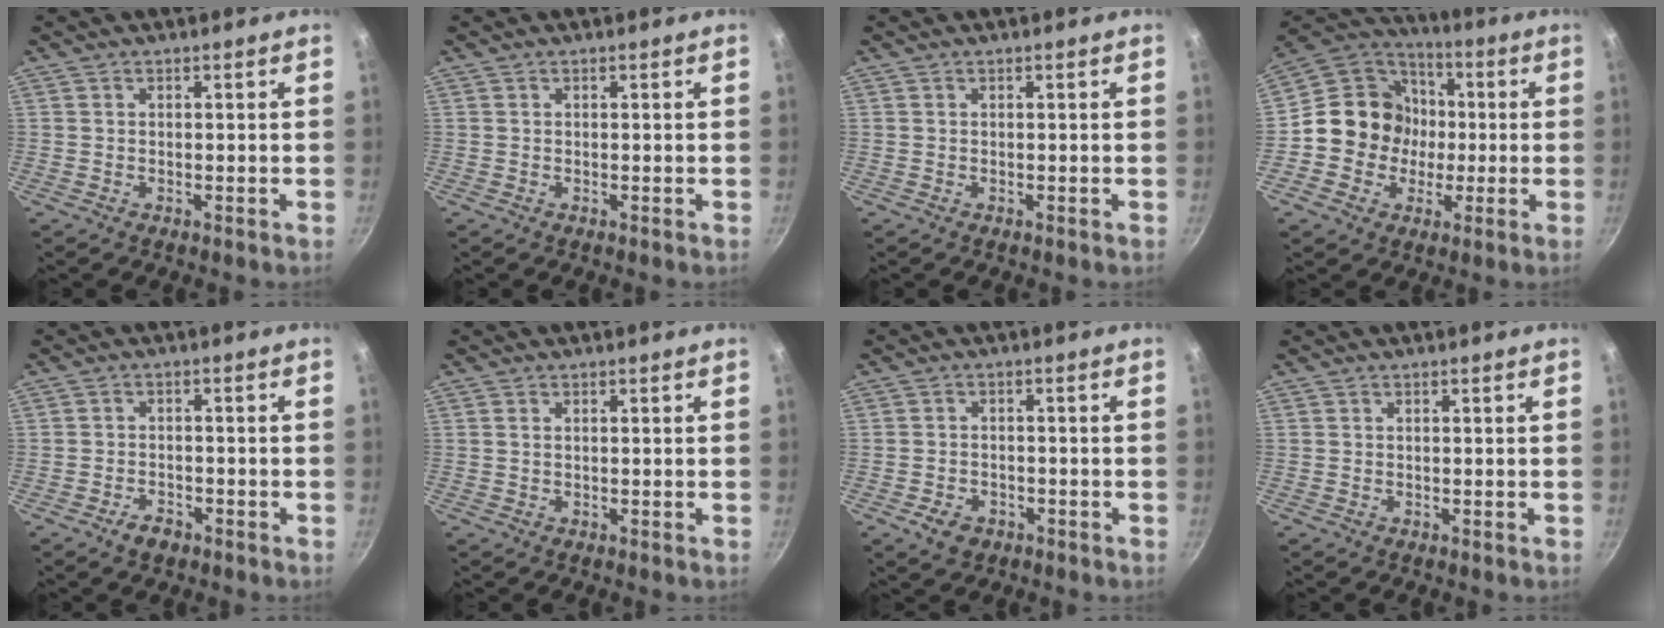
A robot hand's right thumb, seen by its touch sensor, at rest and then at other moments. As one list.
[{"total": 0.0}, {"total": 0.0}, {"total": 14.4, "force": [-1.0, 13.4, 5.3], "torque": [-0.046, 0.028, -0.030]}, {"total": 3.4, "force": [-2.3, 1.9, 1.6], "torque": [-0.023, 0.021, -0.036]}, {"total": 0.6, "force": [0.2, 0.3, 0.4], "torque": [-0.009, 0.001, 0.003]}, {"total": 4.4, "force": [-2.3, 3.1, 2.1], "torque": [-0.035, 0.018, -0.031]}, {"total": 0.0}]